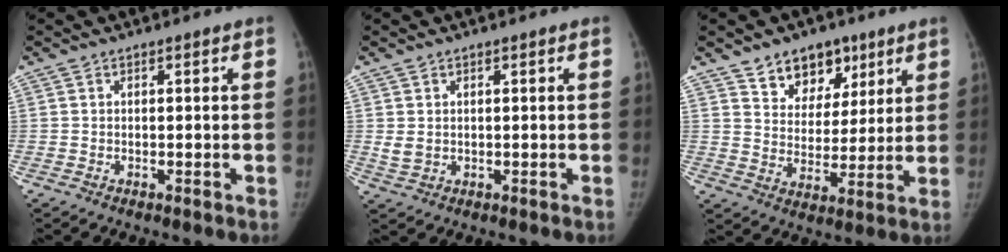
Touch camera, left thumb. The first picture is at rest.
{"total": 2.3, "force": [0.4, 1.7, 1.4], "torque": [-0.024, -0.007, 0.015]}
{"total": 10.7, "force": [6.9, 7.2, 3.9], "torque": [-0.016, -0.036, 0.116]}